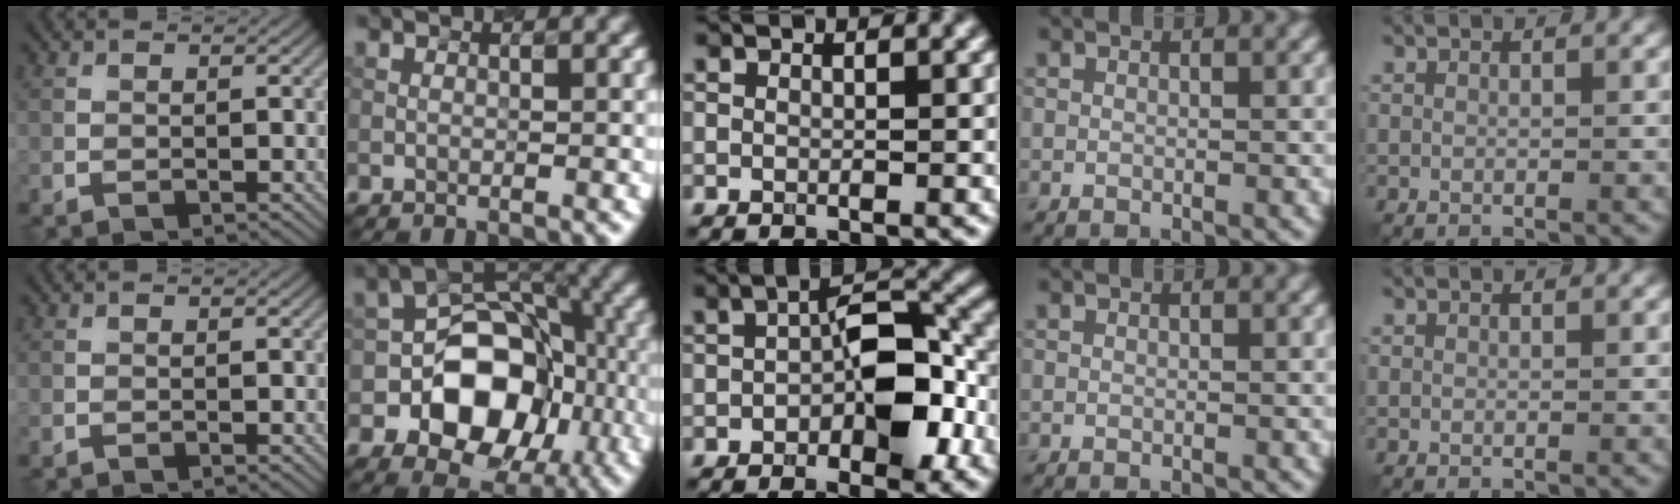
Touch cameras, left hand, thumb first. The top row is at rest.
{"index": {"total": 9.8, "force": [-3.1, 7.1, 6.0], "torque": [-0.077, 0.008, -0.044]}, "middle": {"total": 8.1, "force": [-1.5, 3.9, 6.9], "torque": [-0.092, 0.012, -0.032]}}